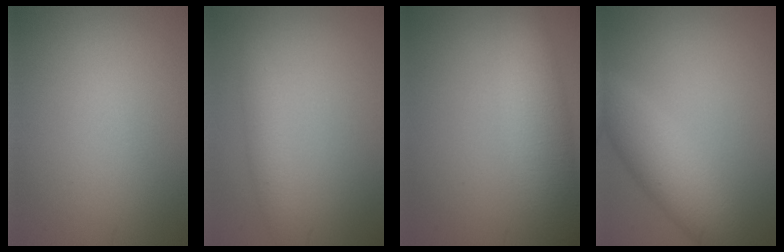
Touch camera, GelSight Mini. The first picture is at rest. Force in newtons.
{"total": 2.0, "press": 1.9, "slide": 0.2}
{"total": 7.1, "press": 7.0, "slide": 0.7}
{"total": 5.3, "press": 5.3, "slide": 0.3}